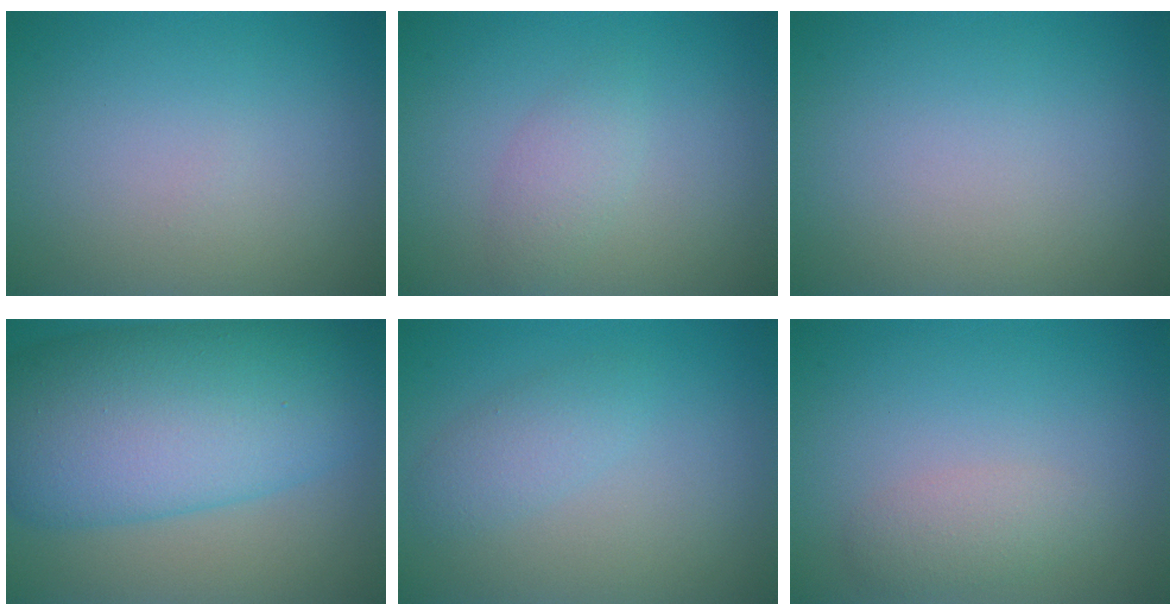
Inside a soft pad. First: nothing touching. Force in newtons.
{"total": 1.7, "press": 1.7, "slide": 0.1}
{"total": 0.0}
{"total": 12.8, "press": 12.8, "slide": 0.4}
{"total": 1.9, "press": 1.9, "slide": 0.1}
{"total": 1.7, "press": 1.7, "slide": 0.1}